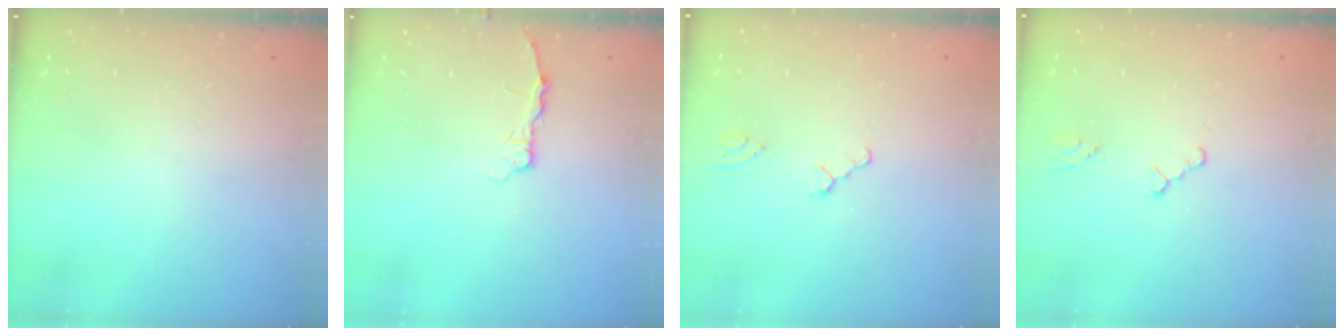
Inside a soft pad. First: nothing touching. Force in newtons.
{"total": 2.6, "press": 2.6, "slide": 0.3}
{"total": 0.0}
{"total": 0.9, "press": 0.8, "slide": 0.2}